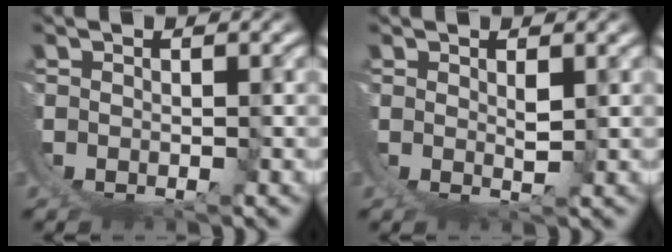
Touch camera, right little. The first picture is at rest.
{"total": 1.3, "force": [0.7, -0.6, 0.8], "torque": [-0.011, -0.007, 0.018]}